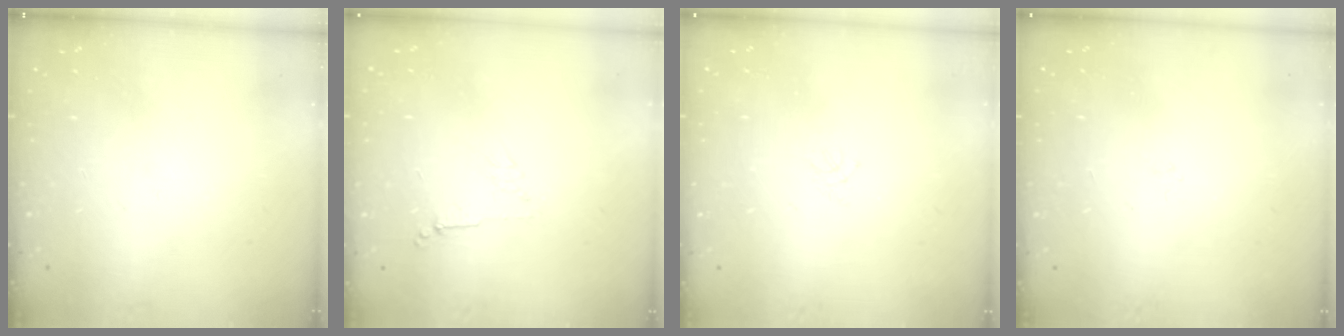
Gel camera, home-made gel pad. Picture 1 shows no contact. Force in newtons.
{"total": 4.0, "press": 4.0, "slide": 0.6}
{"total": 1.5, "press": 1.4, "slide": 0.4}
{"total": 0.0}